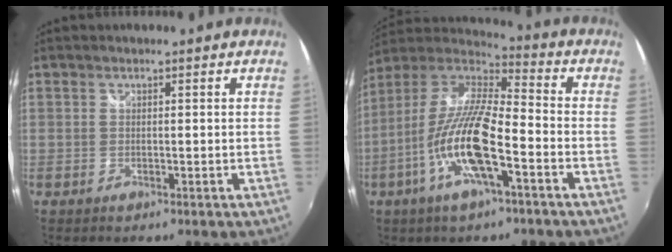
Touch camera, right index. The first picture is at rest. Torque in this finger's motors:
{"motor_torque": [2.14, 0.00, 1.05, 0.21]}